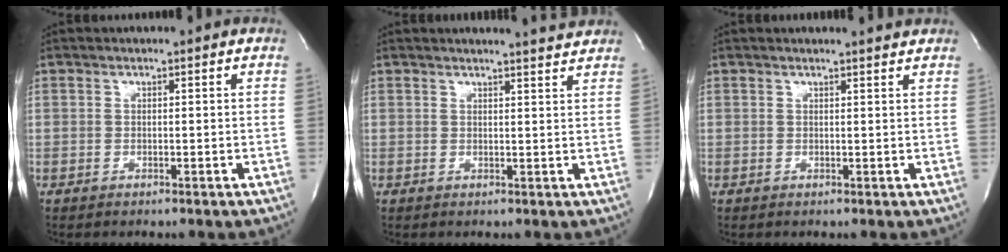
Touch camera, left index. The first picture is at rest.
{"total": 3.9, "force": [3.8, -0.5, 0.7], "torque": [-0.018, -0.011, 0.035]}
{"total": 2.3, "force": [2.2, -0.2, 0.4], "torque": [-0.011, -0.004, 0.019]}